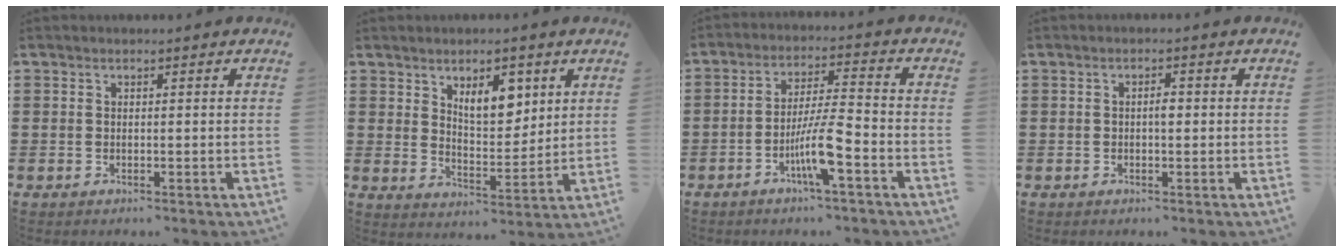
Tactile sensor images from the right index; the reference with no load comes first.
{"total": 7.1, "force": [3.8, 3.7, 4.7], "torque": [-0.074, -0.004, 0.061]}
{"total": 7.9, "force": [-3.6, 0.8, 7.0], "torque": [-0.141, -0.009, -0.071]}
{"total": 1.6, "force": [-0.1, 0.5, 1.5], "torque": [-0.028, 0.000, -0.003]}